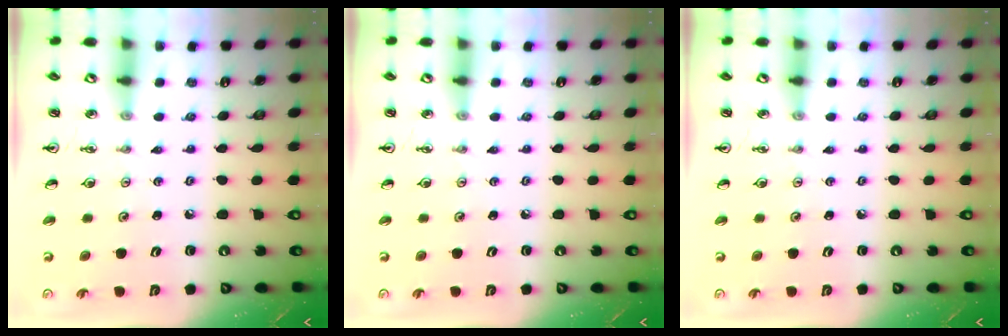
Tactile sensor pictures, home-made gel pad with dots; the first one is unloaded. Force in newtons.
{"total": 0.0}
{"total": 0.0}